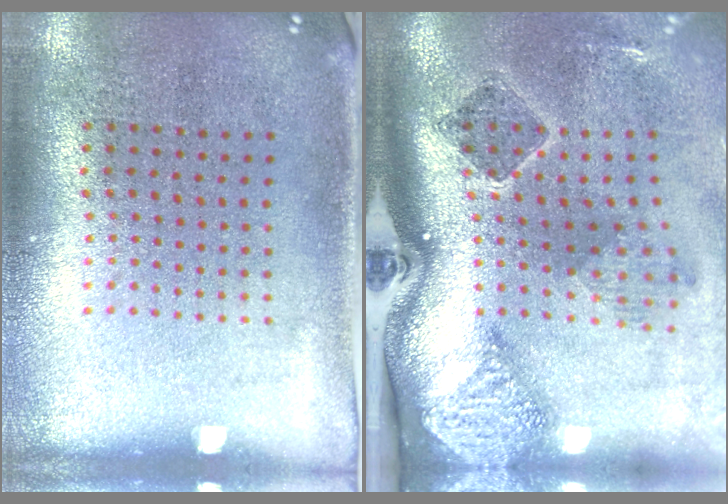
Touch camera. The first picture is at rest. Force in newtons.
{"total": 2.8, "press": 1.9, "slide": 2.1}